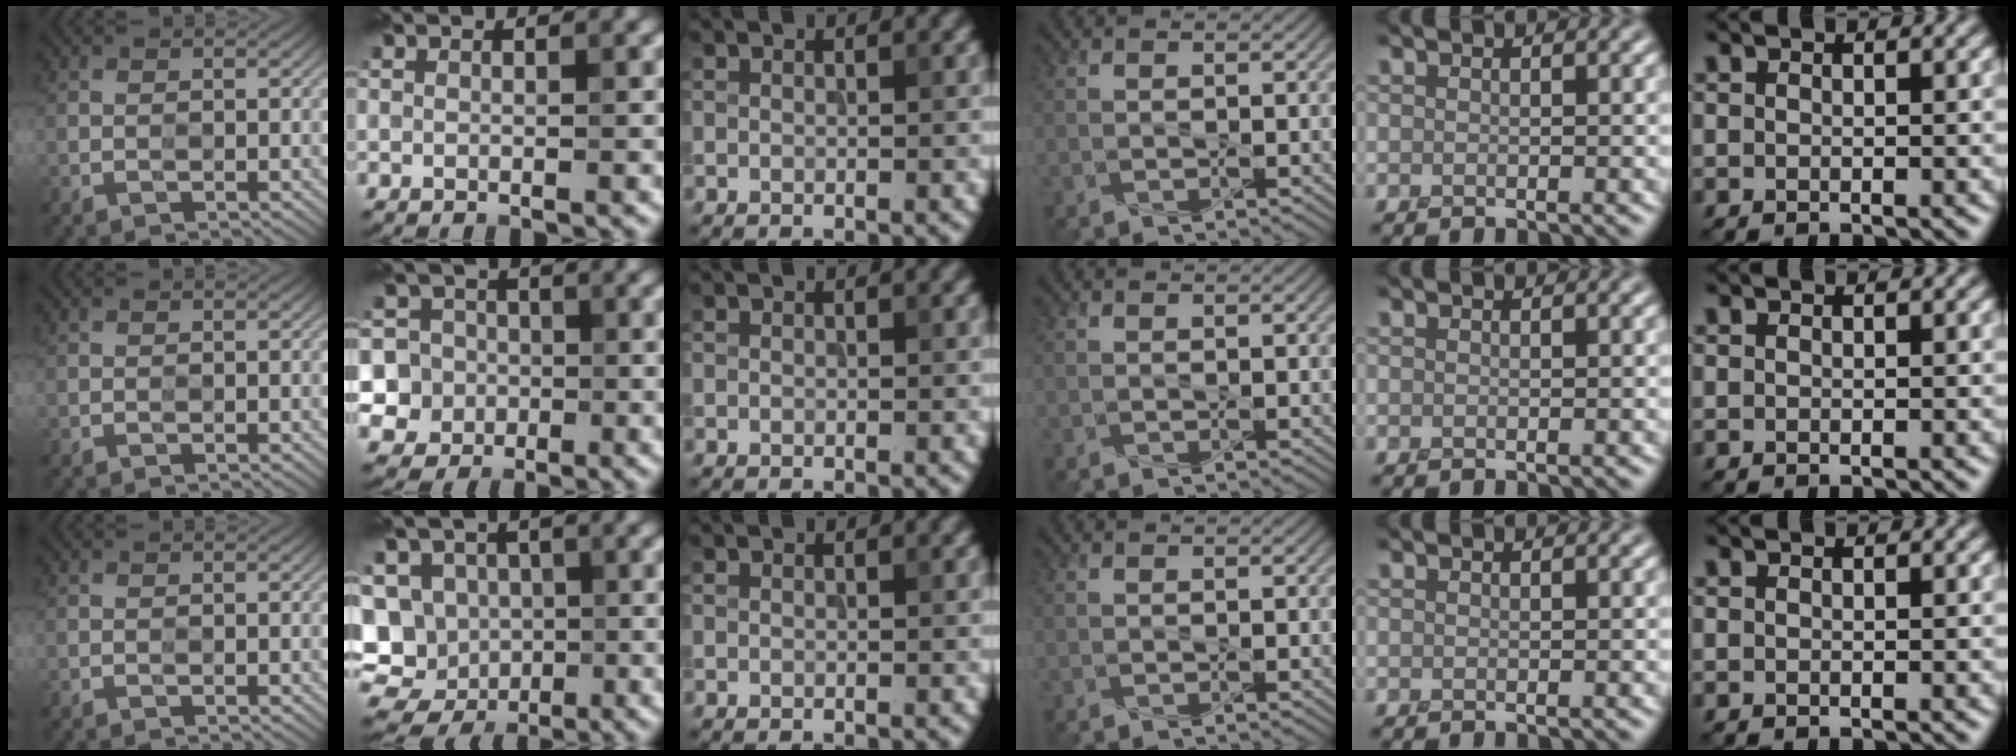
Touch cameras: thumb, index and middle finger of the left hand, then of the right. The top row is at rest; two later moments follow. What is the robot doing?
{"motion": "press", "object": "toy piano key"}